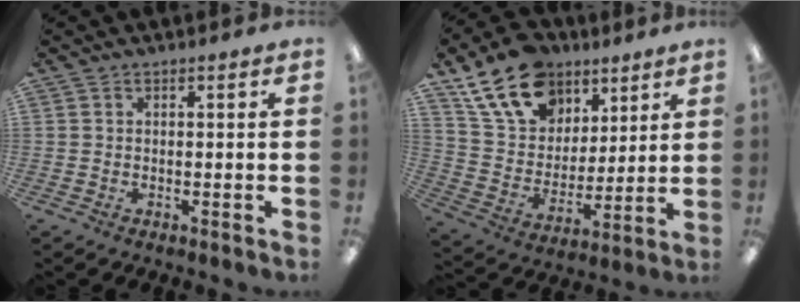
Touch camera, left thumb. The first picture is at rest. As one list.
[{"total": 18.6, "force": [11.9, 12.2, 7.5], "torque": [-0.139, -0.060, 0.226]}]